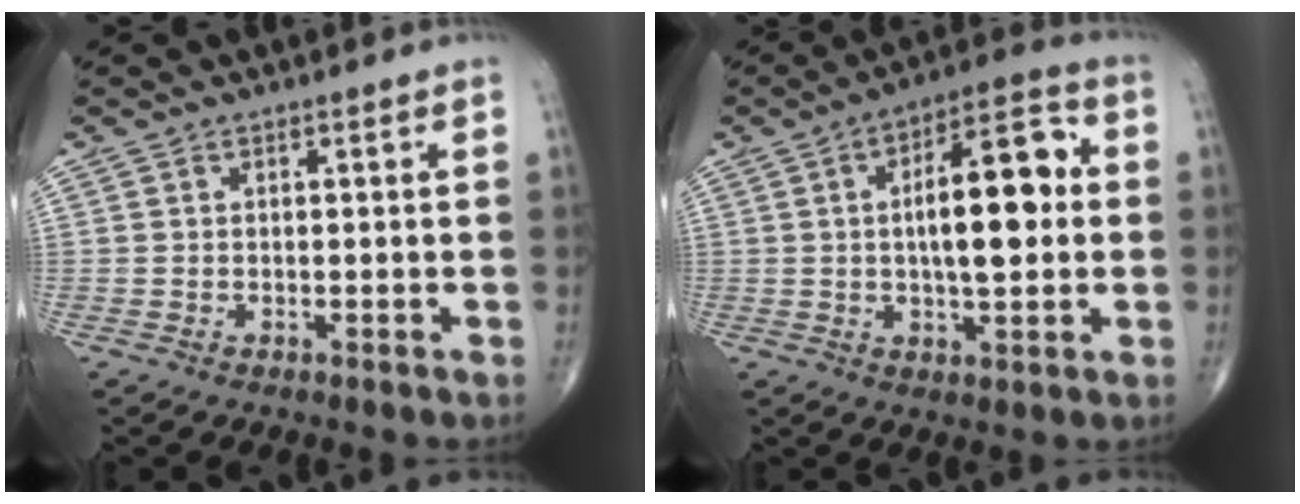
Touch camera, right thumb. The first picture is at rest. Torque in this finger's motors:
{"motor_torque": [1.75, 3.26, 1.66, 0.15, 0.17]}